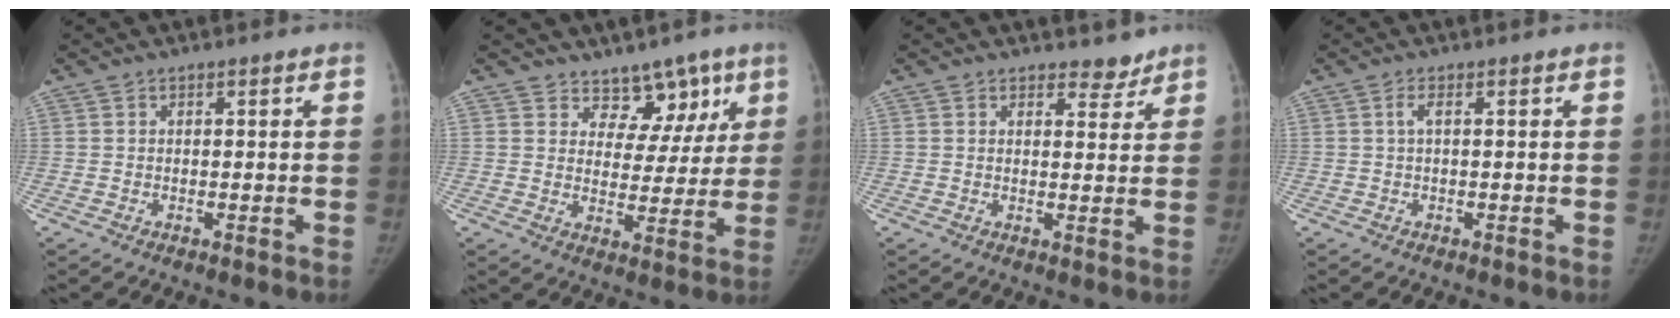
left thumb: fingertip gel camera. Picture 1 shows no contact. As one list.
[{"total": 8.3, "force": [5.7, 5.6, 2.4], "torque": [0.023, -0.029, 0.085]}, {"total": 3.0, "force": [2.6, 1.4, 0.4], "torque": [0.016, -0.019, 0.033]}, {"total": 1.2, "force": [0.2, 0.2, 1.2], "torque": [-0.033, 0.004, 0.003]}]